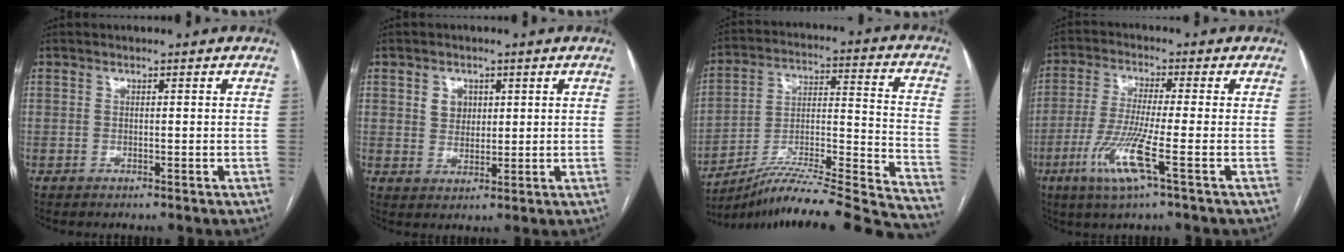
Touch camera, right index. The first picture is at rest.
{"total": 3.5, "force": [1.3, 2.9, 1.5], "torque": [-0.023, 0.005, 0.025]}
{"total": 28.0, "force": [-25.4, -0.4, 11.8], "torque": [-0.126, -0.006, -0.382]}
{"total": 8.8, "force": [-3.7, -0.4, 8.0], "torque": [-0.165, -0.020, -0.076]}